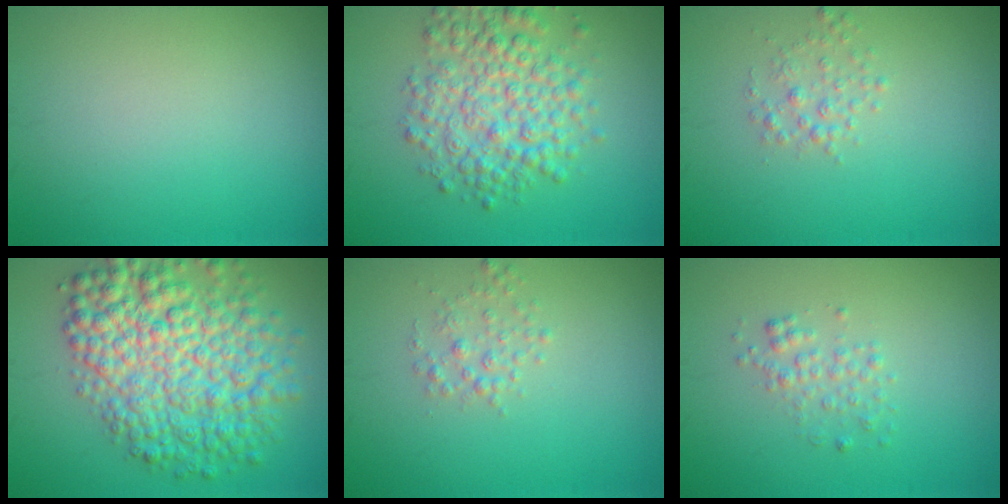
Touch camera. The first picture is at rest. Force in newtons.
{"total": 5.8, "press": 5.8, "slide": 0.1}
{"total": 1.5, "press": 1.5, "slide": 0.0}
{"total": 9.7, "press": 9.7, "slide": 0.1}
{"total": 1.5, "press": 1.5, "slide": 0.0}
{"total": 1.5, "press": 1.5, "slide": 0.0}